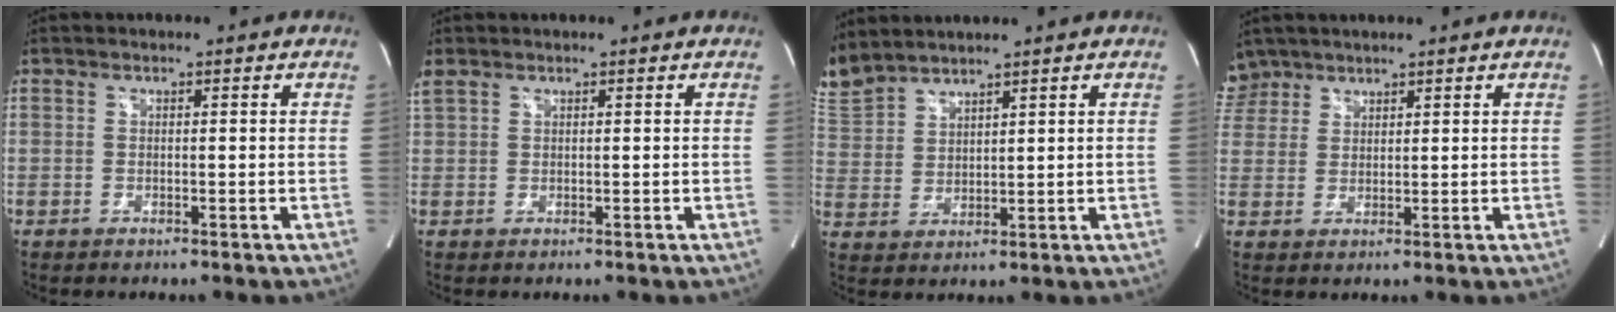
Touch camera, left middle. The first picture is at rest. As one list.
[{"total": 1.9, "force": [1.4, 0.8, 0.9], "torque": [-0.042, 0.025, 0.040]}, {"total": 8.4, "force": [8.0, 1.9, 1.9], "torque": [-0.068, 0.015, 0.177]}, {"total": 4.7, "force": [3.9, 2.6, -0.4], "torque": [0.013, 0.011, 0.080]}]